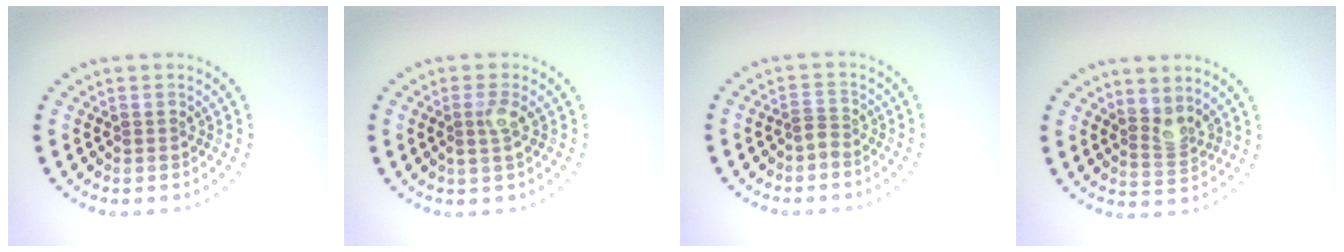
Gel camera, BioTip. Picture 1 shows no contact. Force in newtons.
{"total": 1.6, "press": 1.4, "slide": 0.9}
{"total": 0.9, "press": 0.6, "slide": 0.7}
{"total": 2.2, "press": 1.6, "slide": 1.5}